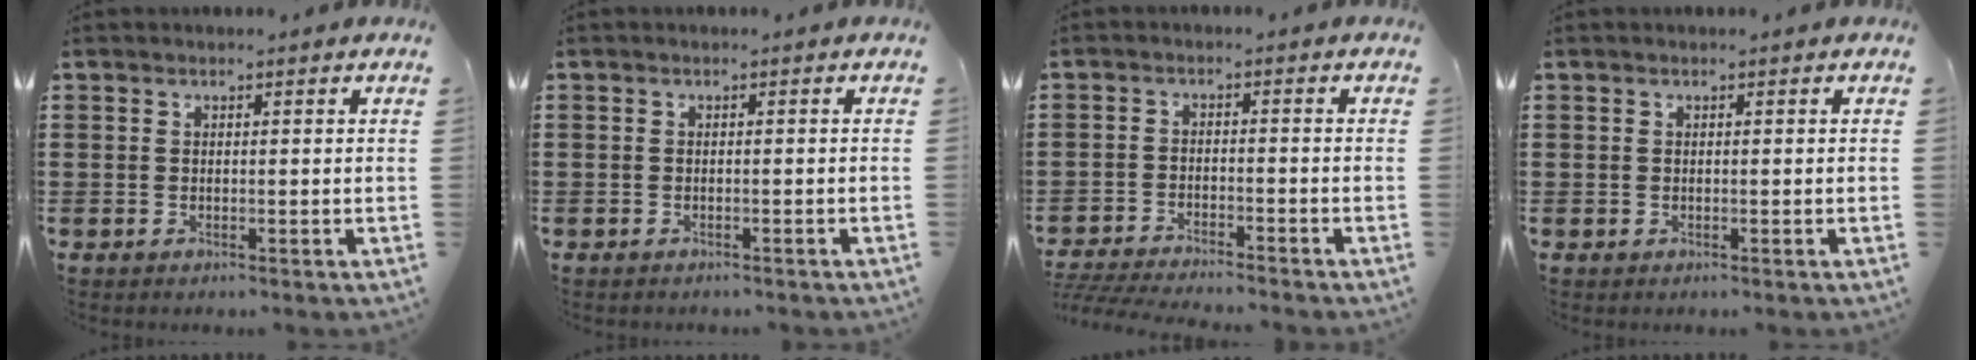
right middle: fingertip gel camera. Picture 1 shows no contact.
{"total": 0.8, "force": [-0.8, 0.2, 0.1], "torque": [-0.004, 0.000, -0.017]}
{"total": 4.1, "force": [-4.0, 0.1, 0.6], "torque": [-0.026, -0.007, -0.088]}
{"total": 0.0}